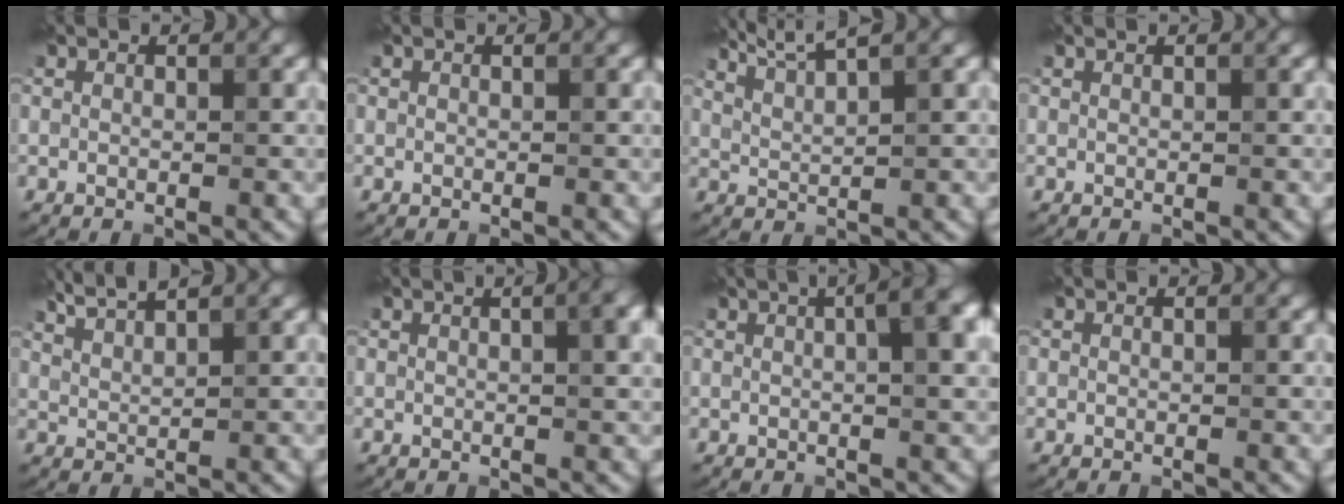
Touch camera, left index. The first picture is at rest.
{"total": 0.0}
{"total": 4.7, "force": [3.9, 0.8, 2.5], "torque": [-0.040, 0.014, 0.055]}
{"total": 0.0}
{"total": 3.2, "force": [2.9, 0.4, 1.4], "torque": [-0.022, 0.010, 0.053]}
{"total": 4.9, "force": [1.5, 1.9, 4.2], "torque": [-0.026, 0.021, 0.007]}
{"total": 7.5, "force": [2.0, 2.6, 6.7], "torque": [-0.057, 0.027, 0.017]}
{"total": 0.0}